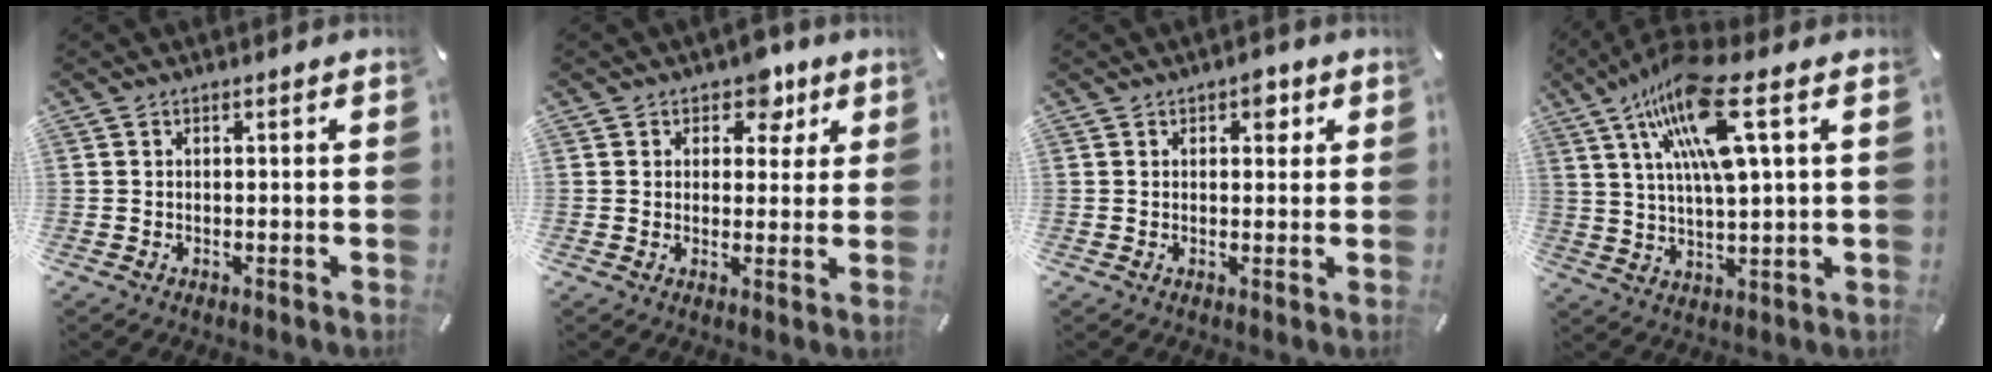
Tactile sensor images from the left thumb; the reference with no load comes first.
{"total": 6.4, "force": [3.5, 4.7, 2.6], "torque": [-0.014, -0.019, 0.053]}
{"total": 3.3, "force": [1.6, 2.1, 2.0], "torque": [-0.003, -0.009, 0.017]}
{"total": 16.4, "force": [7.2, 3.7, 14.3], "torque": [-0.284, -0.015, 0.112]}